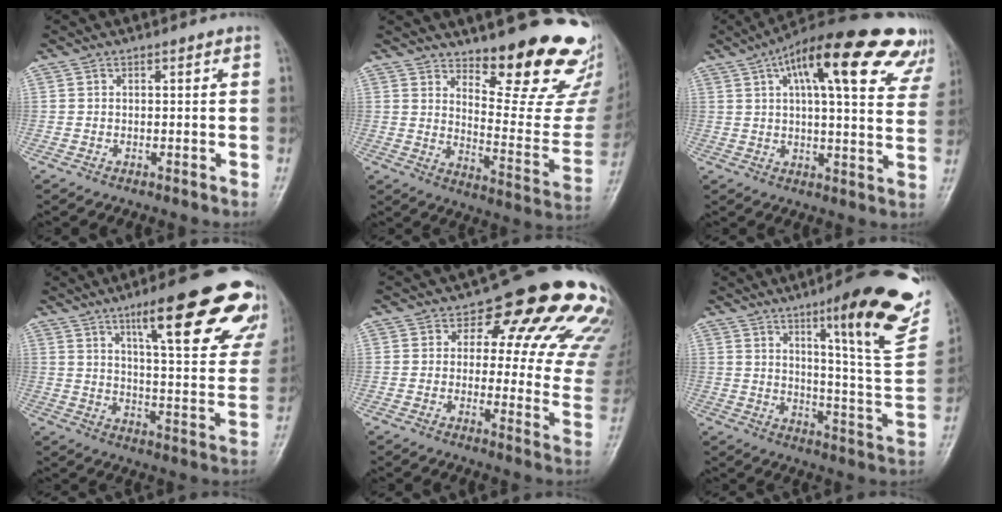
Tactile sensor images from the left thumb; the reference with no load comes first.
{"total": 19.7, "force": [15.2, 5.2, 11.4], "torque": [-0.104, -0.141, 0.207]}
{"total": 26.5, "force": [13.7, 8.3, 21.1], "torque": [-0.283, 0.006, 0.180]}
{"total": 23.9, "force": [13.9, 5.3, 18.6], "torque": [-0.221, -0.044, 0.195]}
{"total": 19.3, "force": [12.1, 9.5, 11.7], "torque": [-0.082, -0.052, 0.119]}
{"total": 23.1, "force": [13.2, 3.8, 18.5], "torque": [-0.211, -0.065, 0.189]}